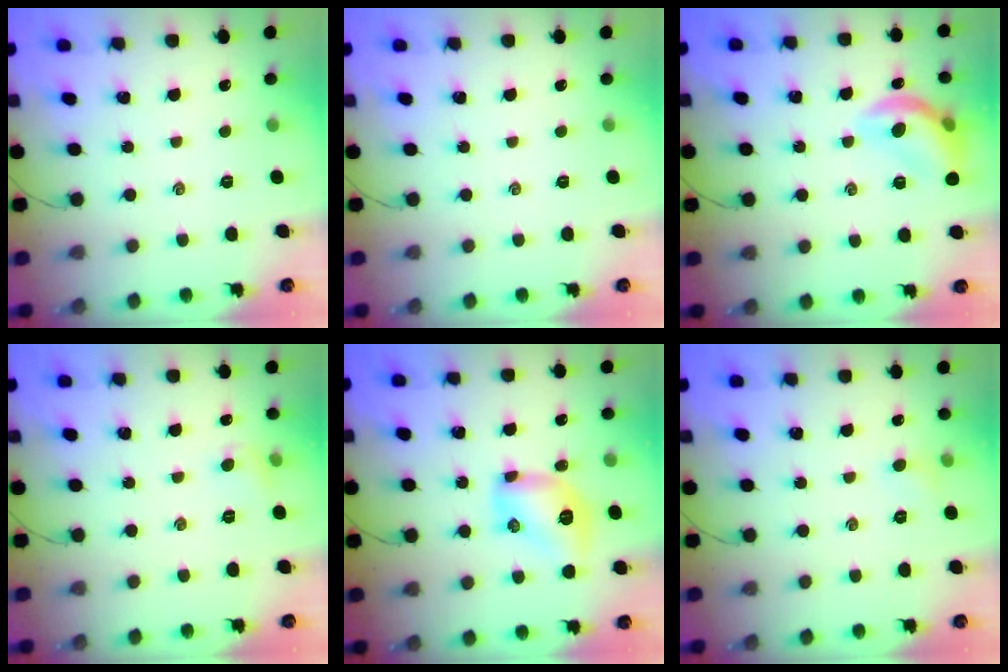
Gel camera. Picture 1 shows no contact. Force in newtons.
{"total": 0.0}
{"total": 12.5, "press": 12.5, "slide": 0.8}
{"total": 4.7, "press": 4.5, "slide": 1.5}
{"total": 9.9, "press": 9.8, "slide": 0.9}
{"total": 4.7, "press": 4.5, "slide": 1.4}